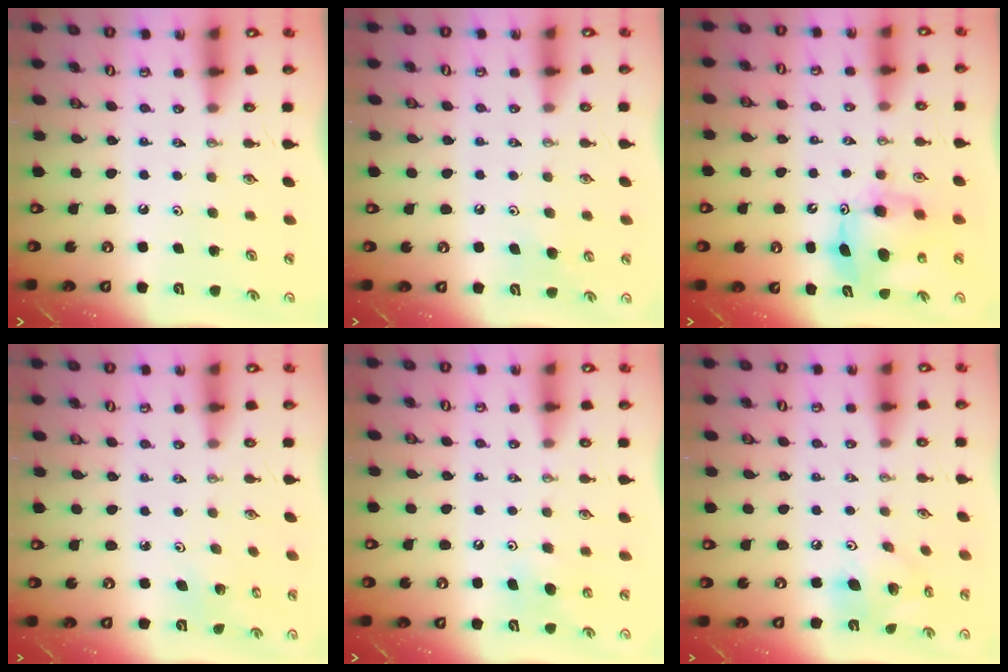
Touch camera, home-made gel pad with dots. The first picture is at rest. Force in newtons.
{"total": 6.2, "press": 6.1, "slide": 1.1}
{"total": 9.7, "press": 9.7, "slide": 0.8}
{"total": 2.2, "press": 2.2, "slide": 0.2}
{"total": 5.3, "press": 5.0, "slide": 1.7}
{"total": 12.4, "press": 12.2, "slide": 2.2}